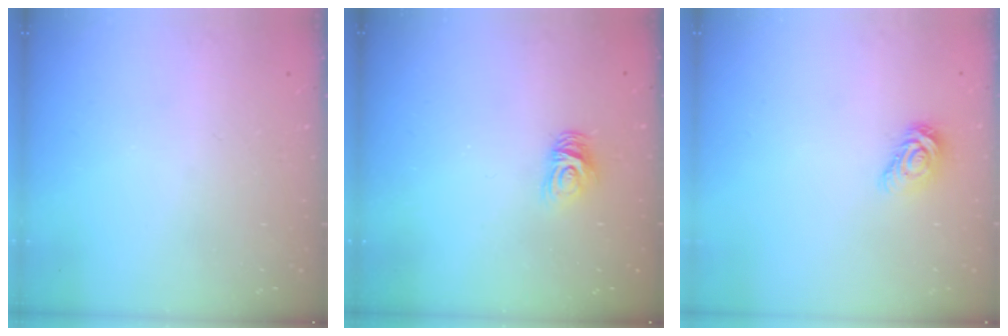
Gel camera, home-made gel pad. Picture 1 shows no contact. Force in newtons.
{"total": 5.6, "press": 5.6, "slide": 0.6}
{"total": 7.2, "press": 7.2, "slide": 0.2}